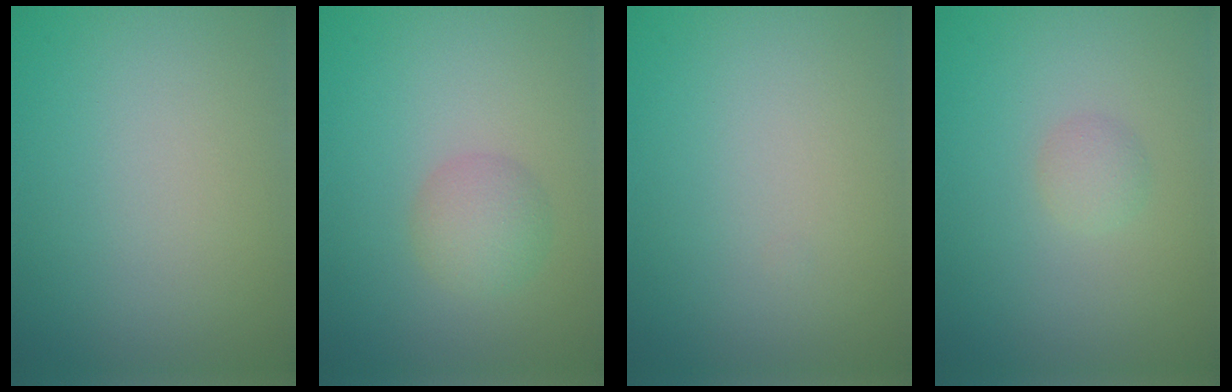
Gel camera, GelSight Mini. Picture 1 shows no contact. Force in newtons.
{"total": 2.5, "press": 2.5, "slide": 0.1}
{"total": 0.0}
{"total": 1.2, "press": 1.2, "slide": 0.0}